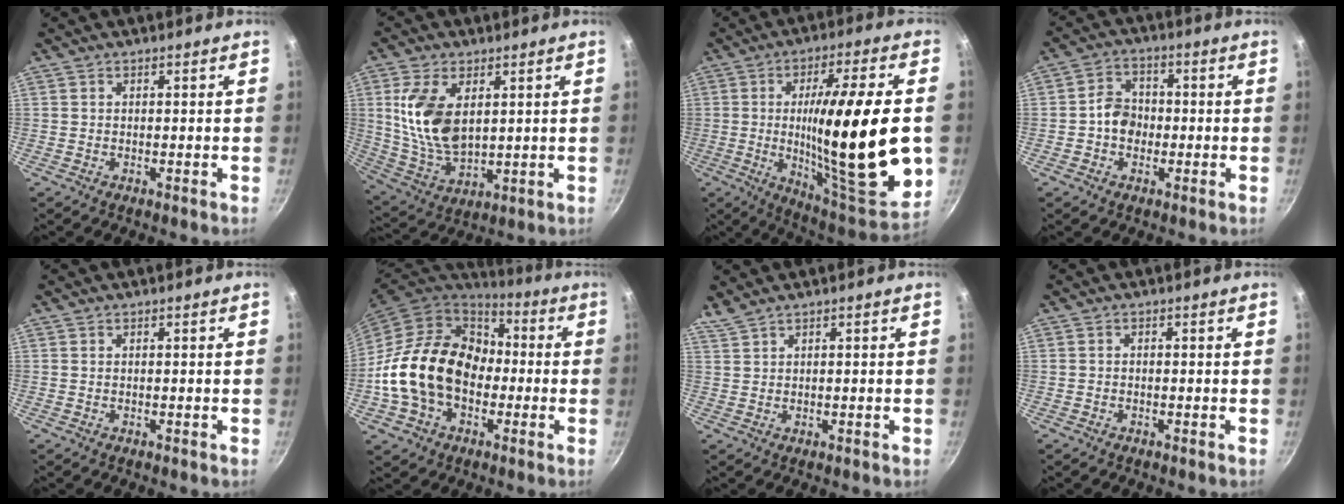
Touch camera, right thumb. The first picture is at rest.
{"total": 13.8, "force": [3.3, 8.0, 10.7], "torque": [-0.200, -0.025, 0.075]}
{"total": 28.7, "force": [-1.2, 6.2, 28.0], "torque": [-0.430, -0.017, -0.012]}
{"total": 6.0, "force": [-0.9, 5.0, 3.2], "torque": [-0.022, 0.018, -0.025]}
{"total": 0.0}
{"total": 21.4, "force": [-2.2, 16.1, 13.9], "torque": [-0.228, 0.051, -0.039]}
{"total": 1.9, "force": [1.6, 0.2, 1.1], "torque": [-0.027, 0.001, 0.039]}
{"total": 0.5, "force": [-0.3, 0.3, 0.3], "torque": [-0.006, 0.004, -0.006]}